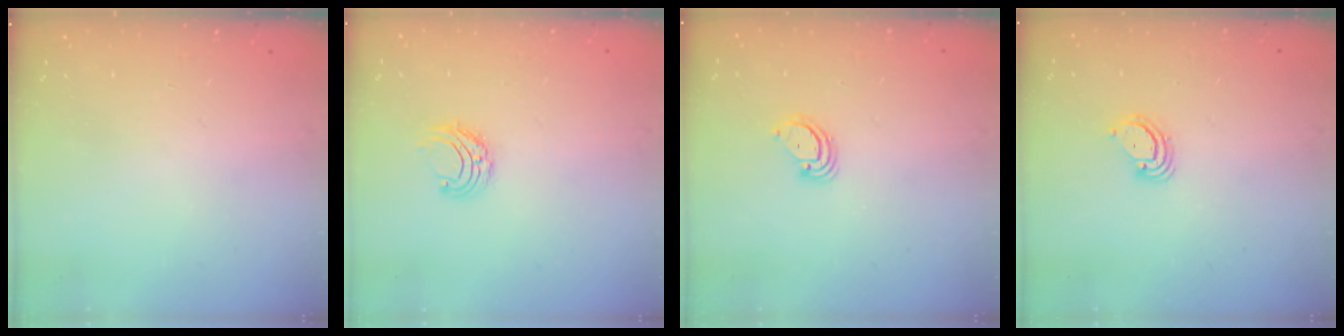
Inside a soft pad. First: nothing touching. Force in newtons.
{"total": 6.3, "press": 6.3, "slide": 0.5}
{"total": 3.5, "press": 3.5, "slide": 0.2}
{"total": 2.9, "press": 2.9, "slide": 0.2}